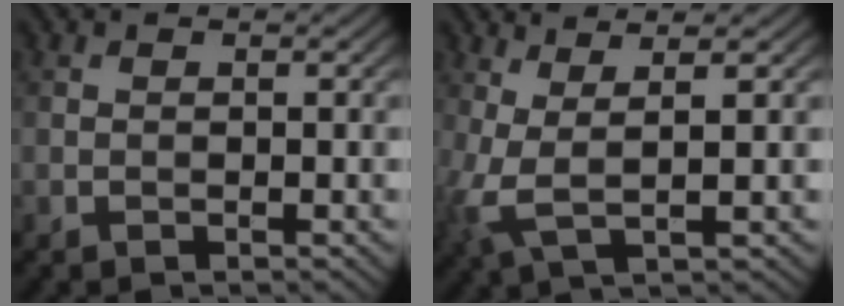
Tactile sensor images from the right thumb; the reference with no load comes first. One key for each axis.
{"total": 4.5, "fx": 0.9, "fy": 1.0, "fz": 4.3, "tx": -0.106, "ty": 0.003, "tz": 0.018}